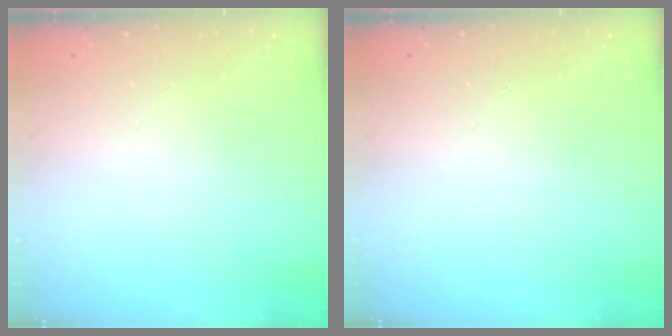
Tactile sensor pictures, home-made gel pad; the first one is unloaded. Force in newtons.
{"total": 0.0}